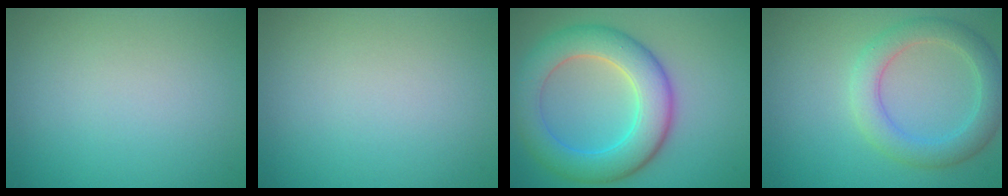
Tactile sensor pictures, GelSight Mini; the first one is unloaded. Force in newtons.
{"total": 0.0}
{"total": 7.3, "press": 7.3, "slide": 0.1}
{"total": 4.0, "press": 4.0, "slide": 0.2}